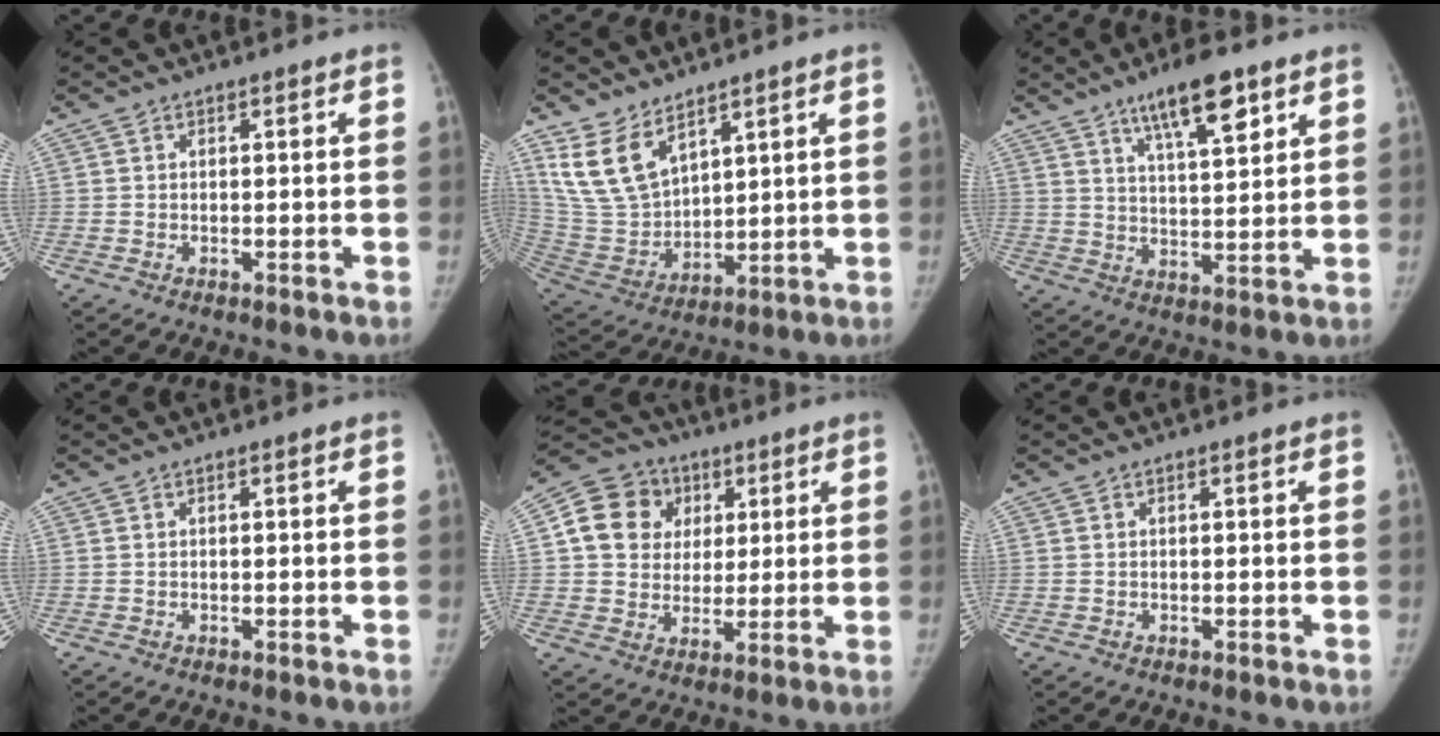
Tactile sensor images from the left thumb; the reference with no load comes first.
{"total": 12.3, "force": [7.9, 6.8, 6.4], "torque": [-0.108, -0.039, 0.186]}
{"total": 10.6, "force": [6.5, 2.9, 7.8], "torque": [-0.115, -0.033, 0.110]}
{"total": 0.0}
{"total": 13.4, "force": [3.7, 11.8, 5.0], "torque": [-0.064, 0.007, 0.060]}
{"total": 0.0}